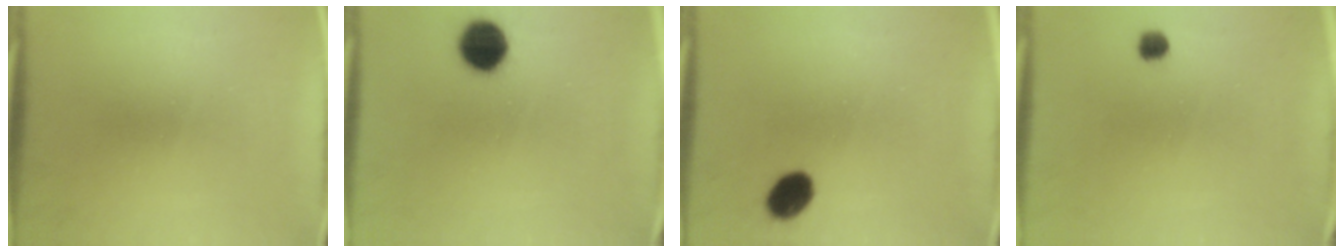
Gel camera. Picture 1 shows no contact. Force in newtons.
{"total": 8.8}
{"total": 5.8}
{"total": 1.8}